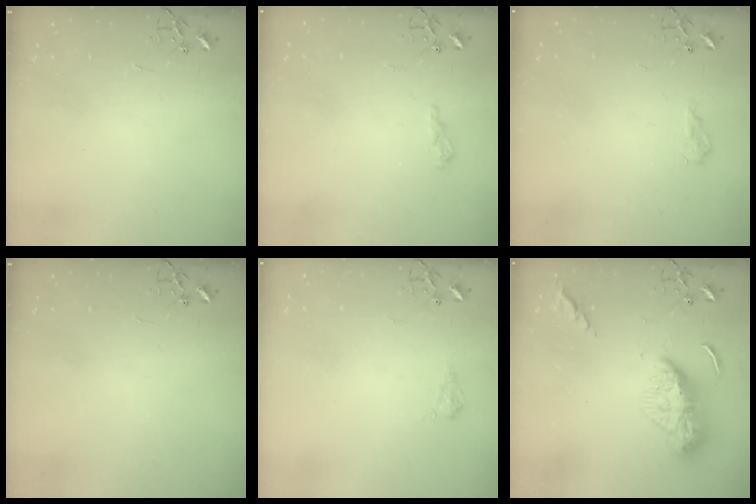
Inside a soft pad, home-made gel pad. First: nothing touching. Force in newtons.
{"total": 9.8, "press": 9.7, "slide": 1.0}
{"total": 8.2, "press": 8.2, "slide": 0.9}
{"total": 0.0}
{"total": 6.8, "press": 6.8, "slide": 0.8}
{"total": 13.3, "press": 13.2, "slide": 1.3}